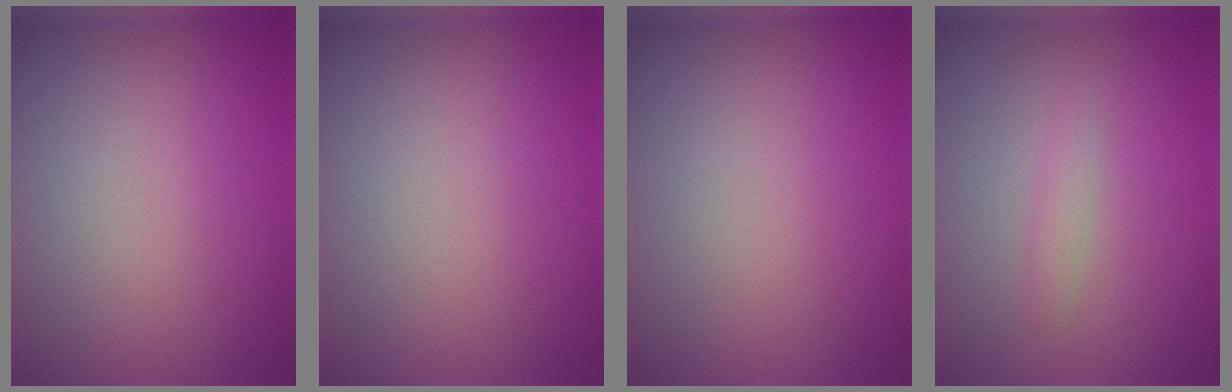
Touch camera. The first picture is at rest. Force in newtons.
{"total": 0.0}
{"total": 0.0}
{"total": 1.1, "press": 1.1, "slide": 0.0}